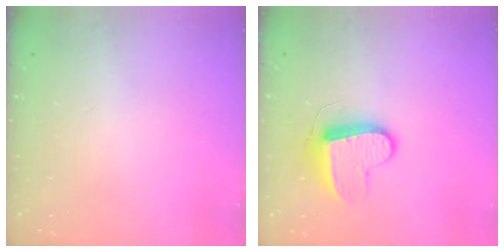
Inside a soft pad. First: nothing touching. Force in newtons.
{"total": 10.2, "press": 10.2, "slide": 0.3}